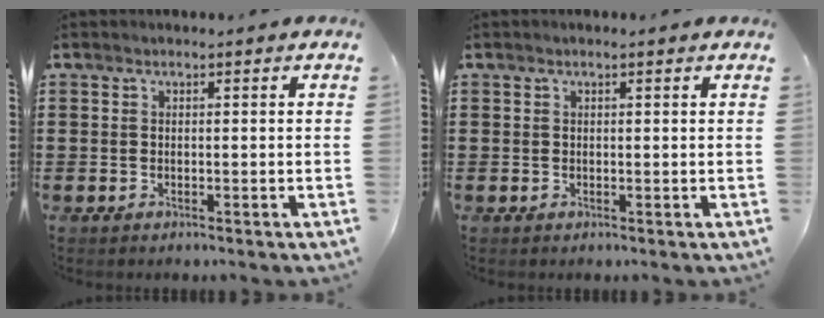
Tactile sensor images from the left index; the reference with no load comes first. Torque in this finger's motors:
{"motor_torque": [0.11, 0.07, -0.01, 0.00]}